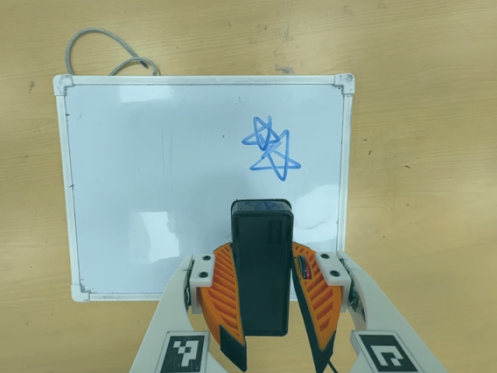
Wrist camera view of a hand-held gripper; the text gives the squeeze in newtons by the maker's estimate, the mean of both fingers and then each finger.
{"total": 9.9, "left": 8.0, "right": 11.8}